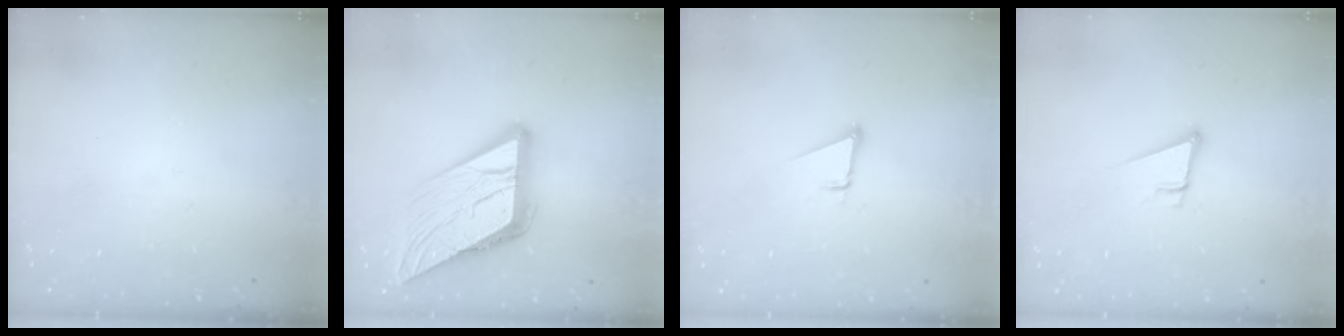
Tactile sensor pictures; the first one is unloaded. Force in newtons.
{"total": 17.1, "press": 17.1, "slide": 1.8}
{"total": 1.9, "press": 1.9, "slide": 0.0}
{"total": 6.8, "press": 6.3, "slide": 2.5}